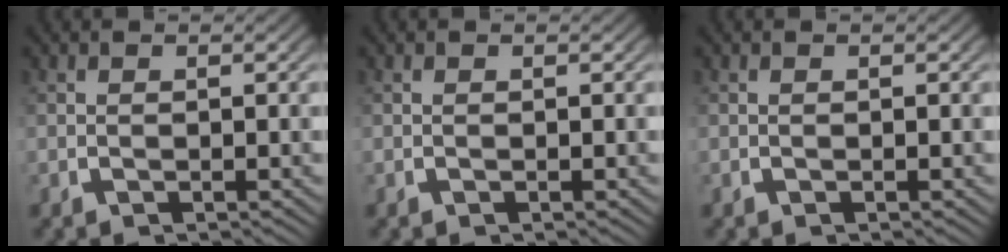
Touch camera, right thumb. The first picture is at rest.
{"total": 0.0}
{"total": 0.0}